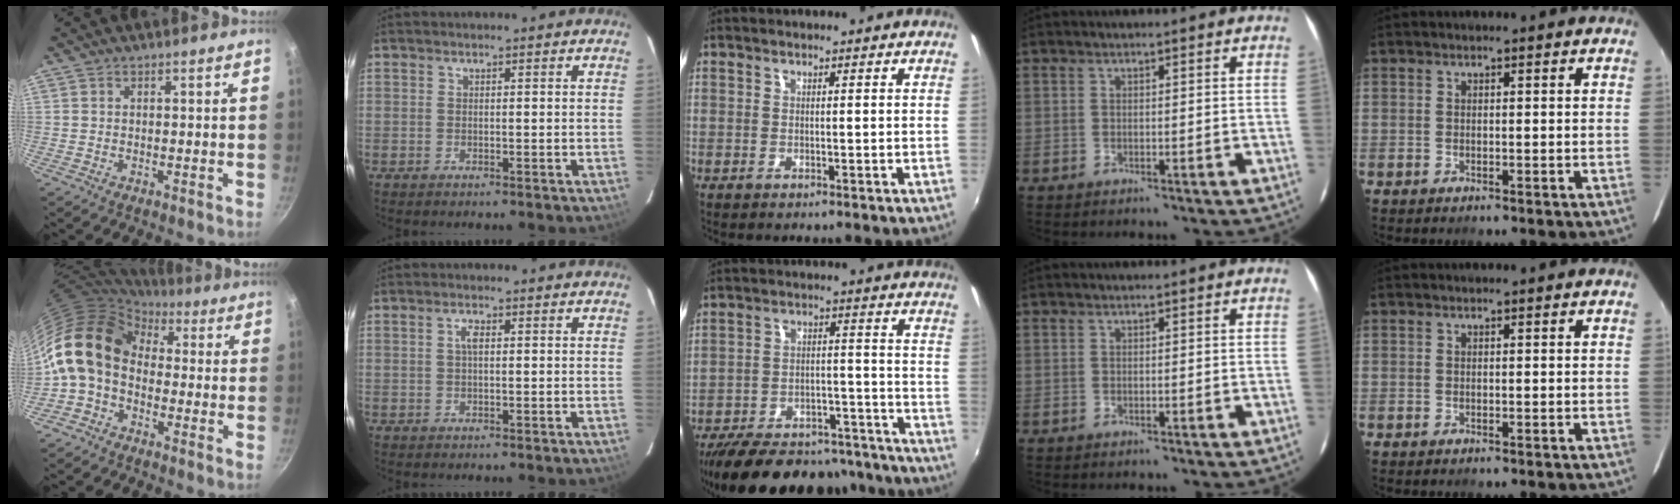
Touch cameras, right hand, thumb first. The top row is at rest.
{"thumb": {"total": 13.8, "force": [0.3, 10.1, 9.3], "torque": [-0.155, 0.034, -0.020]}, "index": {"total": 1.7, "force": [0.3, 0.6, 1.6], "torque": [-0.031, 0.005, 0.003]}, "middle": {"total": 26.8, "force": [-22.9, 9.4, 10.3], "torque": [-0.204, 0.013, -0.303]}}